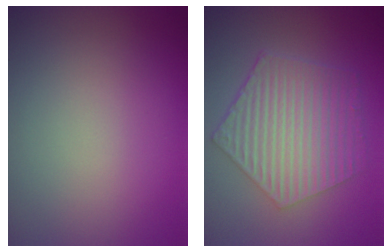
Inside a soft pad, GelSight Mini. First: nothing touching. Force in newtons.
{"total": 6.5, "press": 4.9, "slide": 4.3}